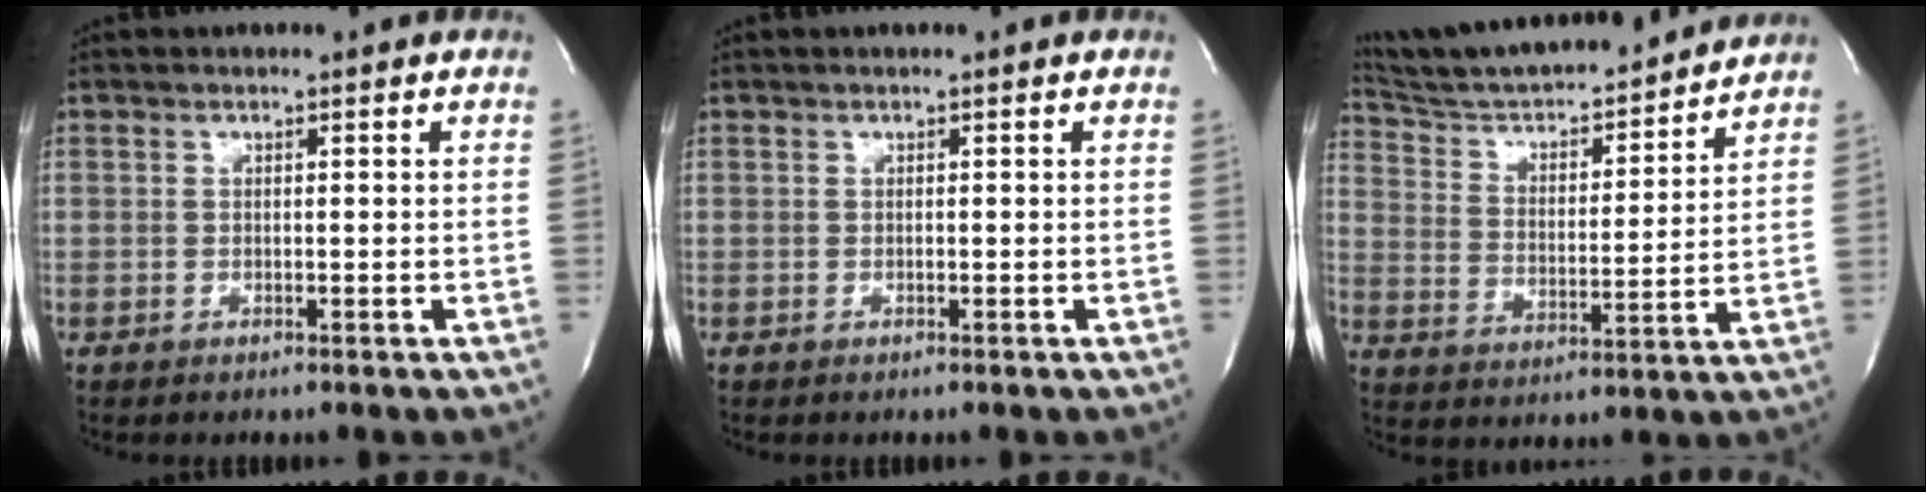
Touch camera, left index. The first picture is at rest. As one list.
[{"total": 0.0}, {"total": 19.7, "force": [18.2, 1.9, 7.1], "torque": [-0.121, 0.006, 0.286]}]